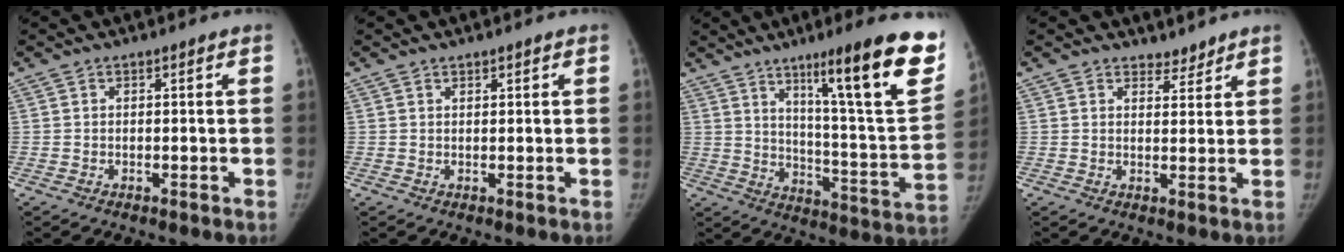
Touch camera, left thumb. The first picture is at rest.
{"total": 0.8, "force": [0.7, 0.2, 0.3], "torque": [-0.004, -0.004, 0.013]}
{"total": 25.7, "force": [14.1, 3.3, 21.2], "torque": [-0.282, -0.060, 0.217]}
{"total": 2.7, "force": [2.5, 1.0, 0.2], "torque": [0.015, -0.020, 0.036]}